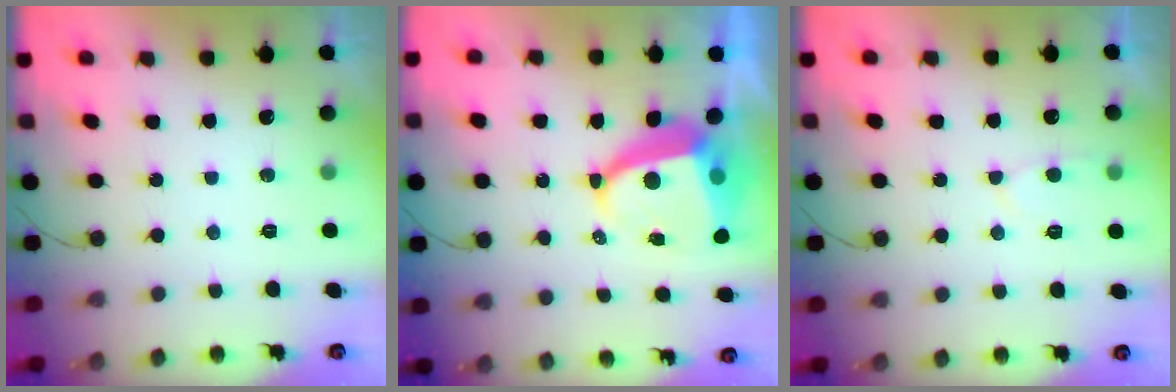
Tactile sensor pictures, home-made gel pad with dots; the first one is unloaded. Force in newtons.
{"total": 8.7, "press": 8.6, "slide": 1.0}
{"total": 5.4, "press": 5.3, "slide": 0.6}